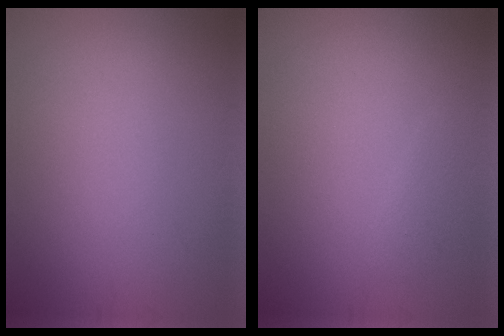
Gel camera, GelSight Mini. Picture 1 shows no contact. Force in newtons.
{"total": 0.8, "press": 0.8, "slide": 0.0}